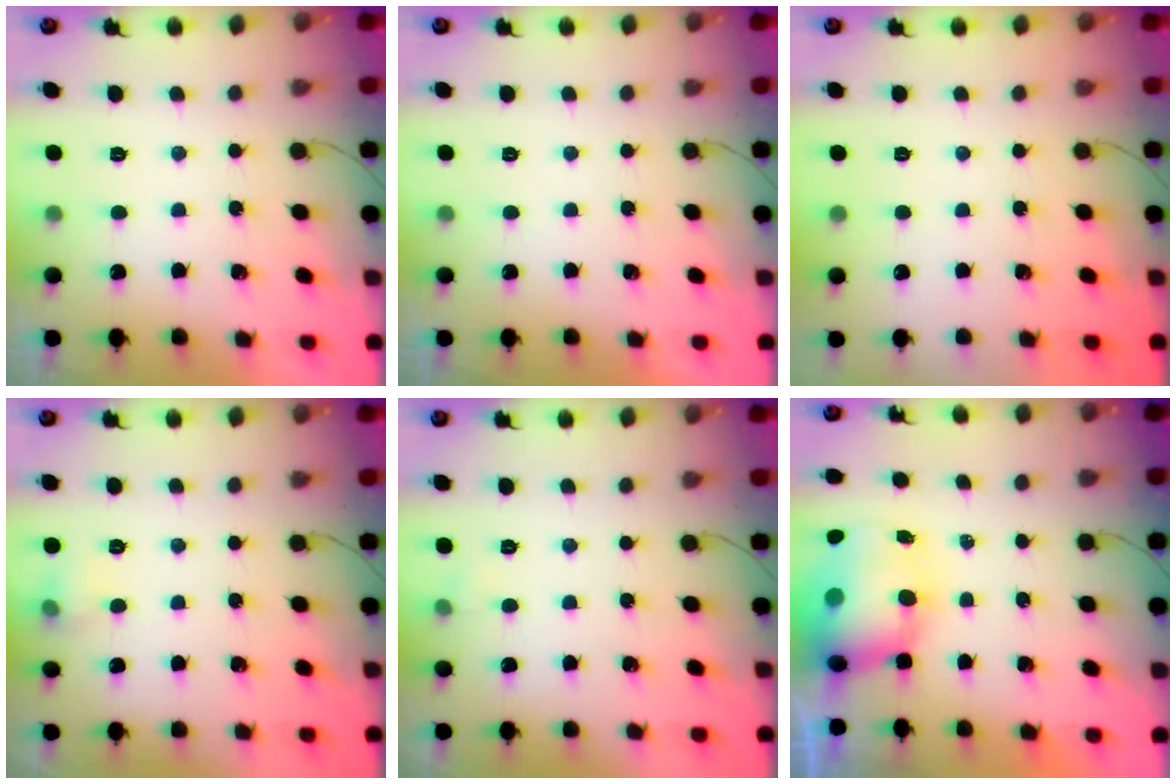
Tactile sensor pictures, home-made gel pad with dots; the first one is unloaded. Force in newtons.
{"total": 0.0}
{"total": 0.0}
{"total": 5.2, "press": 5.1, "slide": 1.1}
{"total": 2.5, "press": 2.3, "slide": 1.1}
{"total": 11.6, "press": 11.2, "slide": 3.0}